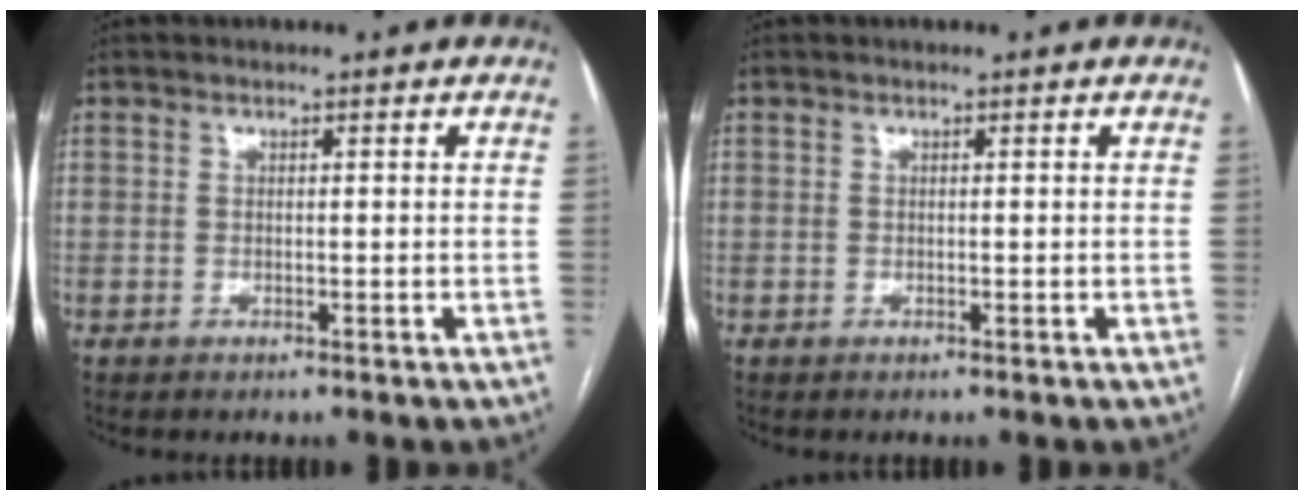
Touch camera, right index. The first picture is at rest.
{"total": 0.0}